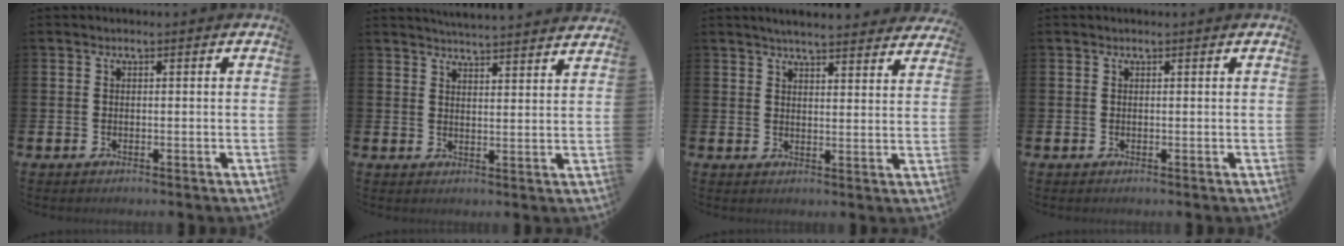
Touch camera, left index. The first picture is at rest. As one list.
[{"total": 4.7, "force": [4.7, -0.4, 0.2], "torque": [-0.010, -0.032, 0.083]}, {"total": 4.7, "force": [4.6, 0.0, 1.0], "torque": [-0.028, -0.024, 0.082]}, {"total": 0.0}]